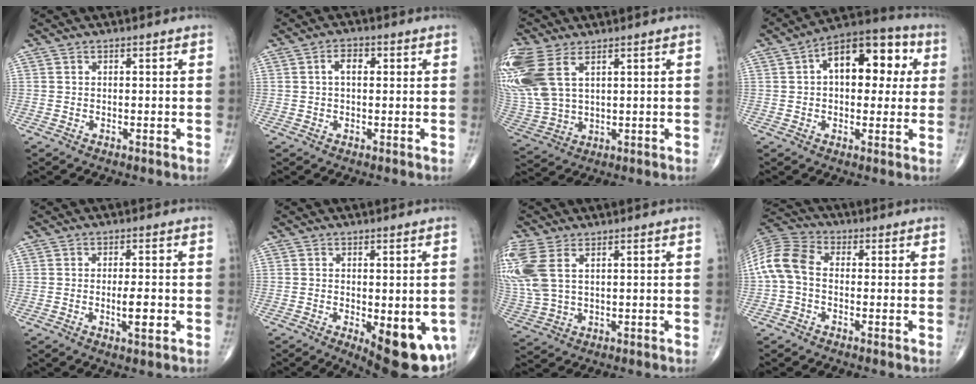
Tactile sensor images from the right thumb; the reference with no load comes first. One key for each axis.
{"total": 3.3, "fx": 0.7, "fy": 1.9, "fz": 2.7, "tx": -0.047, "ty": 0.010, "tz": 0.009}
{"total": 18.4, "fx": 7.5, "fy": 10.7, "fz": 13.0, "tx": -0.345, "ty": 0.003, "tz": 0.159}
{"total": 15.7, "fx": 3.5, "fy": 8.9, "fz": 12.5, "tx": -0.141, "ty": 0.028, "tz": 0.042}
{"total": 4.1, "fx": -1.0, "fy": 1.0, "fz": 3.9, "tx": -0.062, "ty": -0.004, "tz": -0.016}
{"total": 14.3, "fx": -4.6, "fy": 5.6, "fz": 12.3, "tx": -0.122, "ty": -0.013, "tz": -0.046}
{"total": 12.7, "fx": 4.2, "fy": 7.1, "fz": 9.6, "tx": -0.265, "ty": 0.002, "tz": 0.094}
{"total": 9.1, "fx": -0.6, "fy": 6.1, "fz": 6.7, "tx": -0.138, "ty": 0.025, "tz": -0.029}